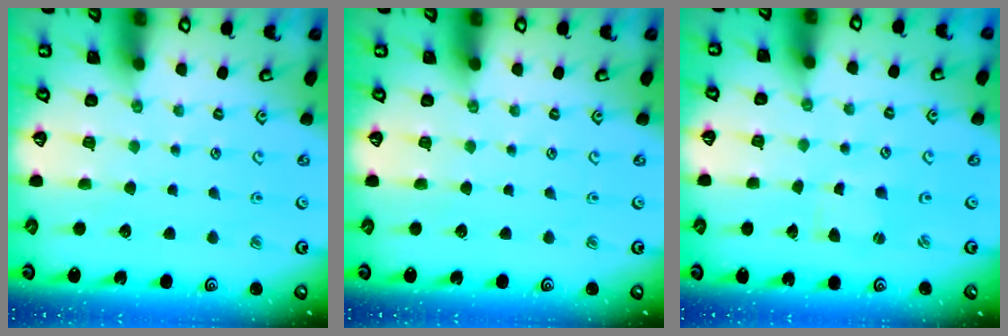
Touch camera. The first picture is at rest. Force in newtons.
{"total": 0.0}
{"total": 1.2, "press": 1.1, "slide": 0.3}